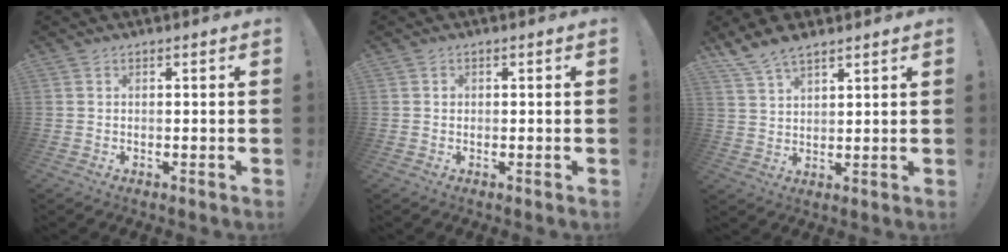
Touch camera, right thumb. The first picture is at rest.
{"total": 0.7, "force": [0.0, 0.7, 0.1], "torque": [0.003, 0.002, -0.001]}
{"total": 7.0, "force": [5.7, 2.6, 3.2], "torque": [-0.068, -0.025, 0.111]}